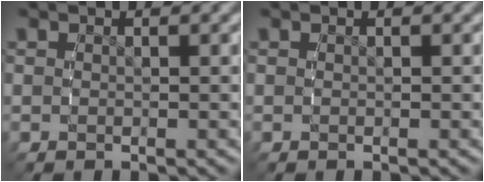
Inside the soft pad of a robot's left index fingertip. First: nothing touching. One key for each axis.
{"total": 0.0}